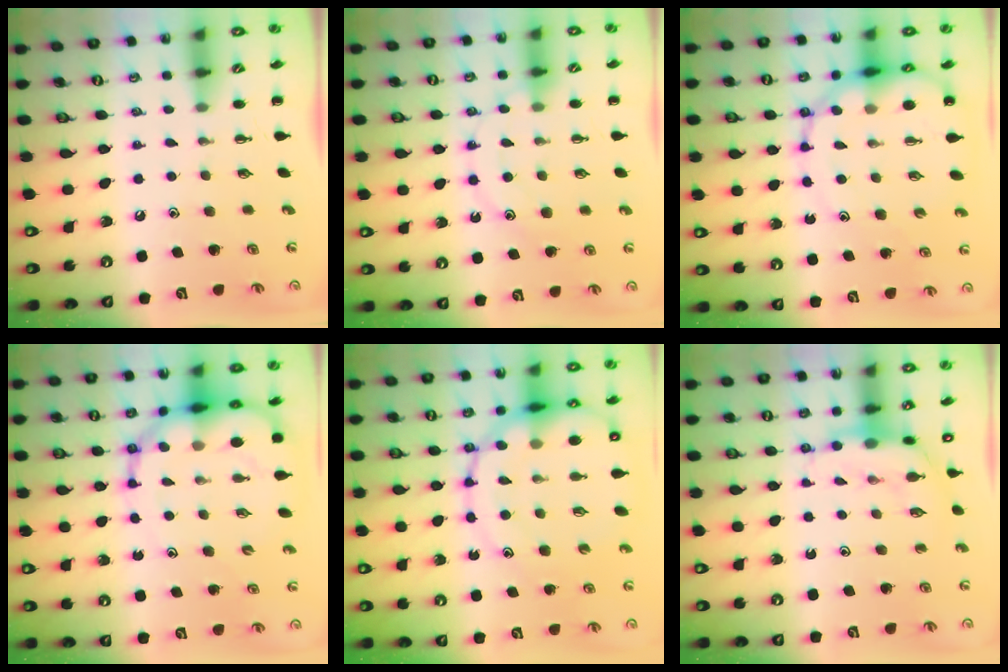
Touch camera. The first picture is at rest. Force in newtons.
{"total": 12.4, "press": 12.4, "slide": 1.3}
{"total": 13.7, "press": 13.2, "slide": 3.7}
{"total": 15.5, "press": 15.0, "slide": 4.1}
{"total": 20.6, "press": 20.3, "slide": 3.6}
{"total": 7.9, "press": 7.8, "slide": 1.5}